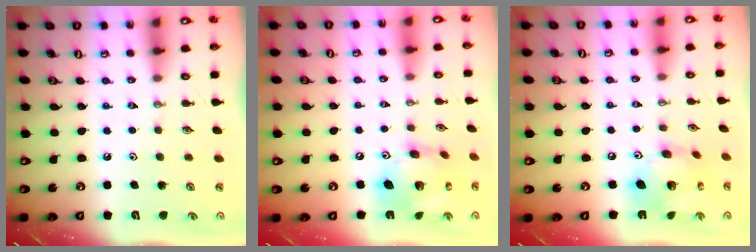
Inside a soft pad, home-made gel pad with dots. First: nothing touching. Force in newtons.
{"total": 16.4, "press": 16.3, "slide": 1.7}
{"total": 15.5, "press": 15.4, "slide": 1.7}